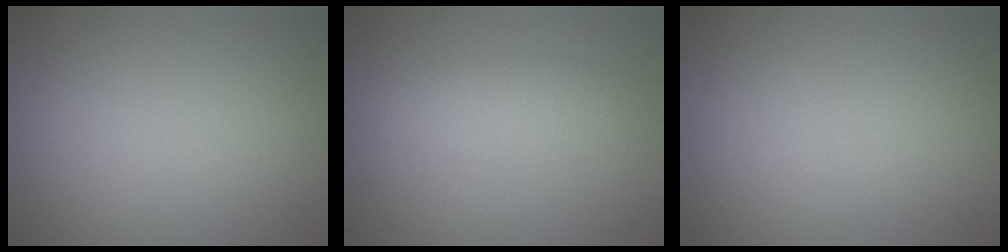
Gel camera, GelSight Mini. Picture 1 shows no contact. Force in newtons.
{"total": 2.4, "press": 2.4, "slide": 0.0}
{"total": 0.0}